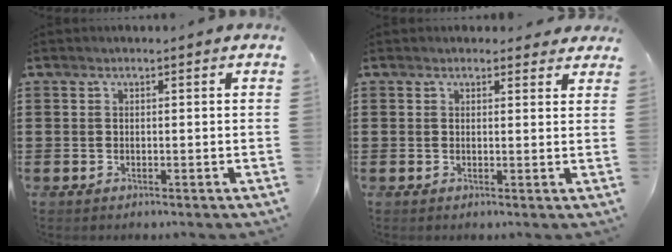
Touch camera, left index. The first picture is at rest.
{"total": 1.6, "force": [1.4, 0.8, 0.3], "torque": [-0.001, 0.003, 0.026]}